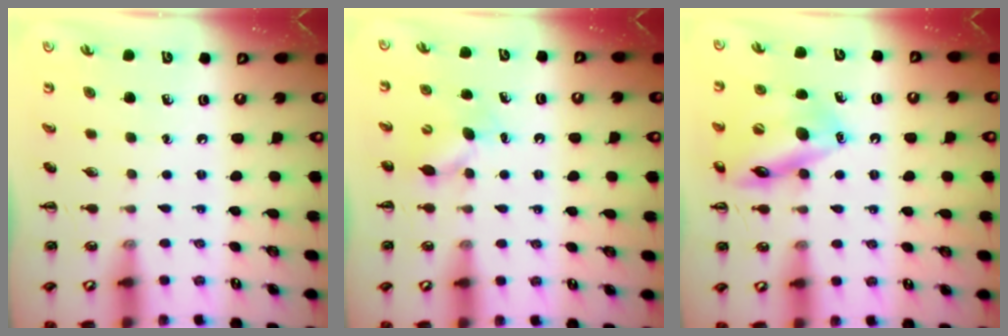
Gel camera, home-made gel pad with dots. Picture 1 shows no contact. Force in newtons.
{"total": 6.1, "press": 6.0, "slide": 1.4}
{"total": 16.1, "press": 16.0, "slide": 1.9}